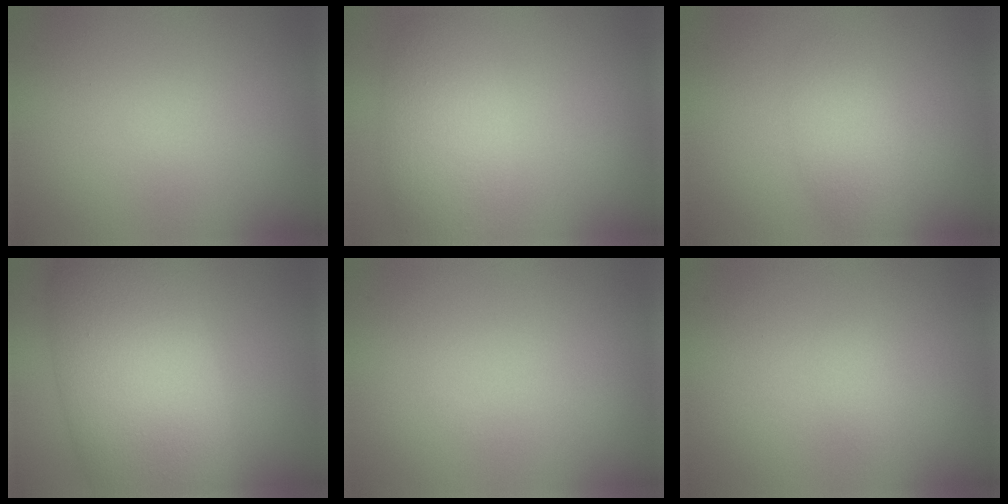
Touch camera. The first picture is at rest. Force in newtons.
{"total": 4.6, "press": 4.6, "slide": 0.2}
{"total": 2.2, "press": 2.2, "slide": 0.1}
{"total": 11.5, "press": 11.5, "slide": 0.2}
{"total": 0.0}
{"total": 0.6, "press": 0.6, "slide": 0.0}